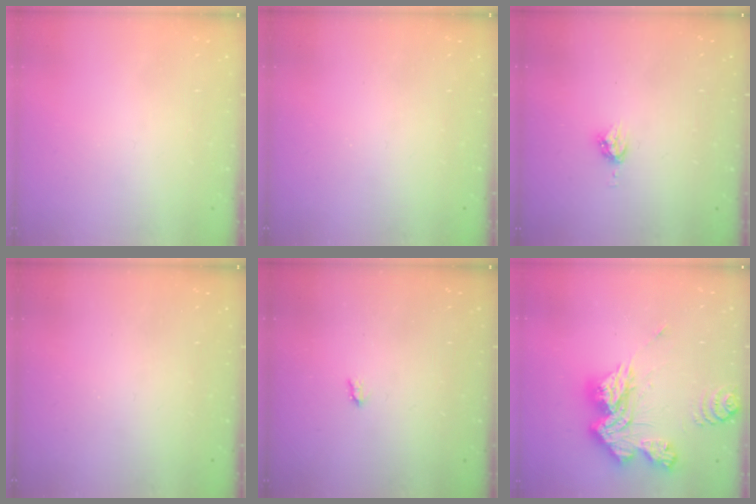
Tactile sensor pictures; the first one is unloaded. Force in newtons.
{"total": 0.0}
{"total": 4.5, "press": 4.5, "slide": 0.0}
{"total": 0.0}
{"total": 1.7, "press": 1.6, "slide": 0.3}
{"total": 20.4, "press": 20.3, "slide": 1.9}